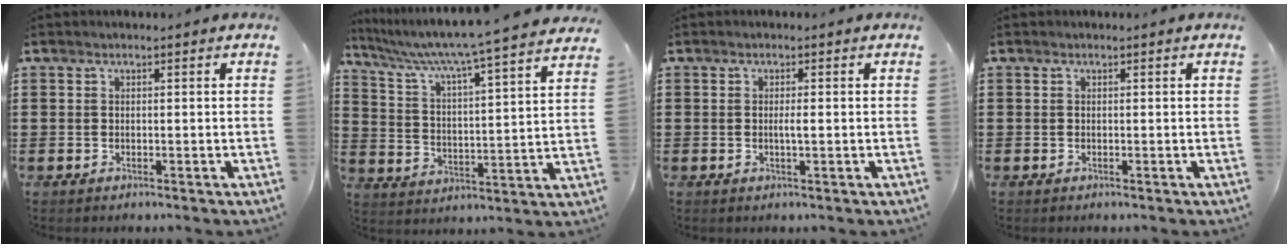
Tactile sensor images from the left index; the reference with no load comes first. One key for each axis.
{"total": 6.5, "fx": 5.6, "fy": -1.0, "fz": 3.1, "tx": -0.086, "ty": -0.054, "tz": 0.085}
{"total": 1.4, "fx": -0.1, "fy": 0.1, "fz": 1.4, "tx": -0.026, "ty": -0.004, "tz": -0.002}
{"total": 0.0}